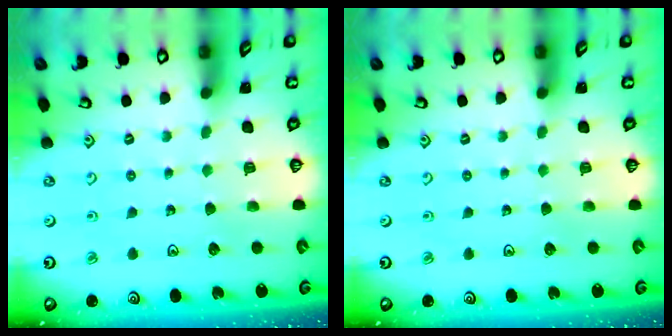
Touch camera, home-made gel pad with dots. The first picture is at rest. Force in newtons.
{"total": 0.0}